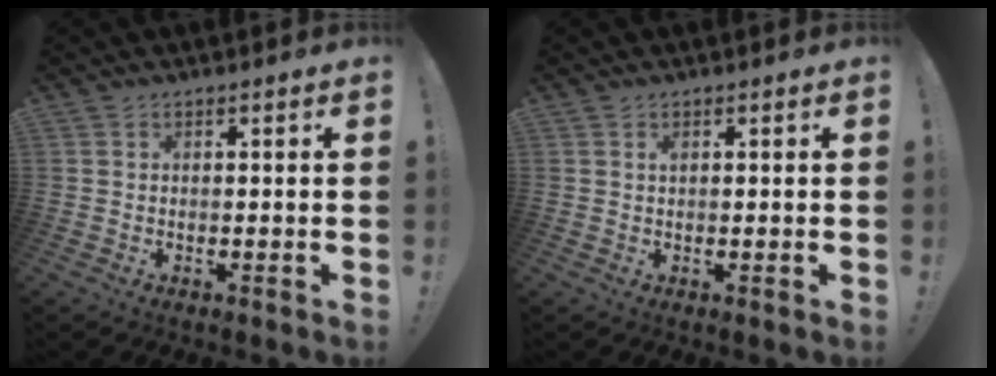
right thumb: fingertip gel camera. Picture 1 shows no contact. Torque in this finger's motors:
{"motor_torque": [-0.06, 0.16, 0.06, -0.14, 0.03]}